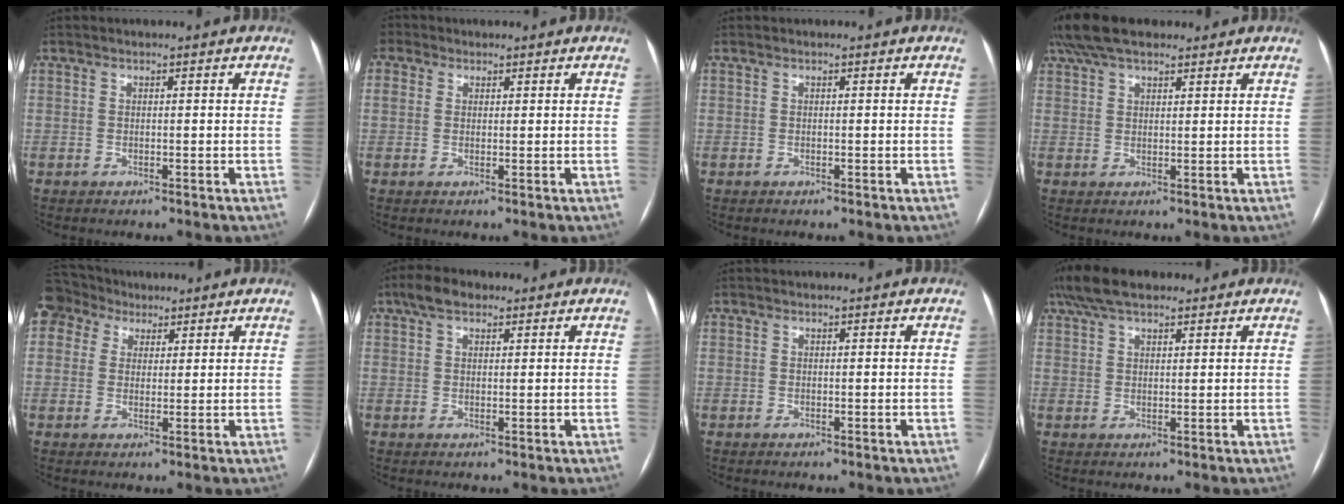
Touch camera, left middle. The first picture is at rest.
{"total": 3.6, "force": [1.5, 3.0, 1.3], "torque": [-0.037, 0.019, 0.030]}
{"total": 0.0}
{"total": 8.7, "force": [6.7, 3.1, 4.5], "torque": [-0.085, 0.040, 0.122]}
{"total": 6.4, "force": [4.1, 4.7, 1.0], "torque": [-0.028, 0.038, 0.081]}
{"total": 4.1, "force": [2.7, 2.0, 2.4], "torque": [-0.051, 0.021, 0.049]}
{"total": 0.0}
{"total": 7.9, "force": [6.0, 2.6, 4.4], "torque": [-0.088, 0.036, 0.109]}